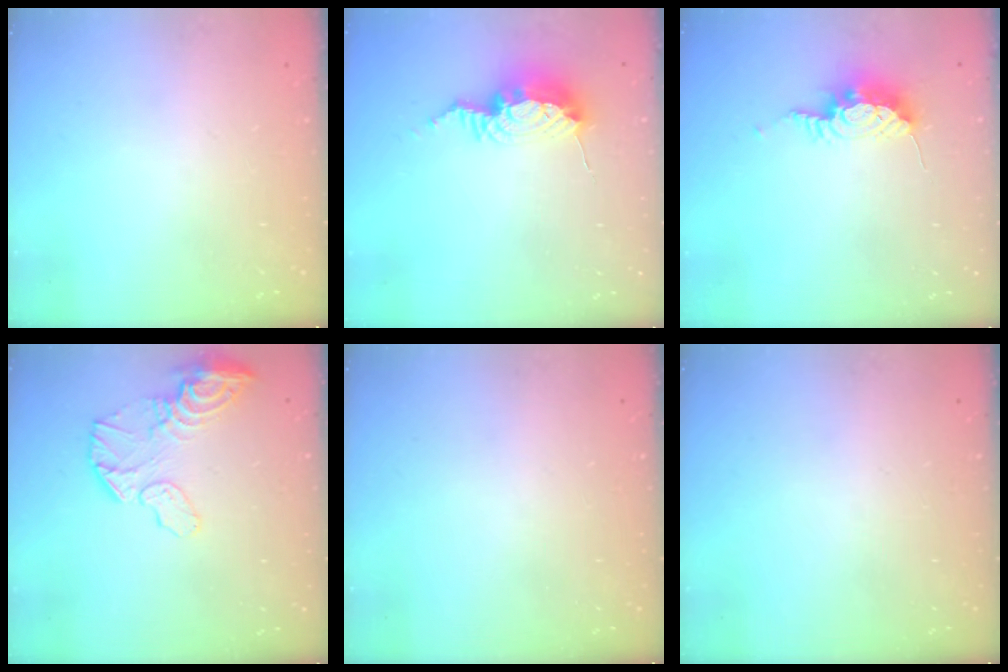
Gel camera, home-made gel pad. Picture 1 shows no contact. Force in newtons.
{"total": 10.5, "press": 10.5, "slide": 0.9}
{"total": 9.6, "press": 9.5, "slide": 1.1}
{"total": 11.4, "press": 11.3, "slide": 1.0}
{"total": 0.0}
{"total": 0.0}